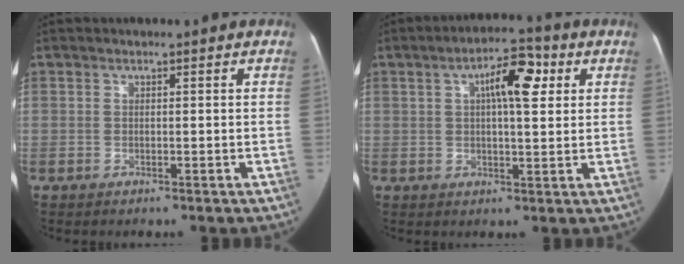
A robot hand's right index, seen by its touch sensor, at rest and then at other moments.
{"total": 8.1, "force": [2.6, 2.4, 7.2], "torque": [-0.115, 0.022, 0.037]}